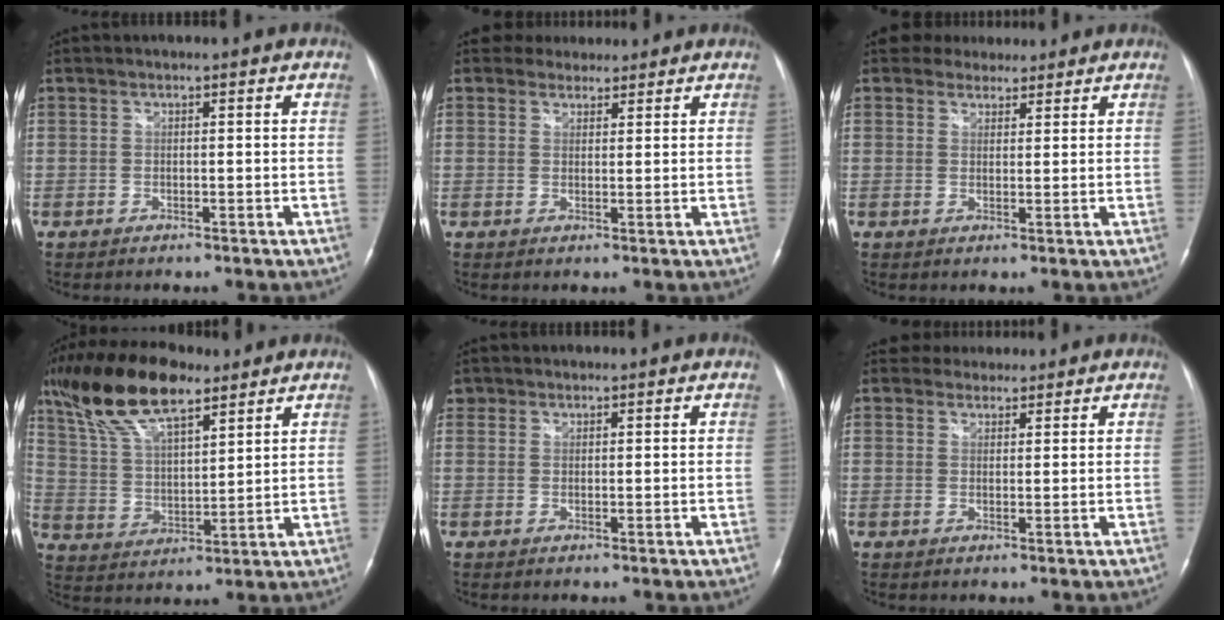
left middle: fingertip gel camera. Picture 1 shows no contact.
{"total": 4.1, "force": [3.7, 1.8, 0.0], "torque": [0.008, 0.014, 0.057]}
{"total": 5.0, "force": [4.5, 2.2, 0.3], "torque": [0.002, 0.013, 0.068]}
{"total": 15.5, "force": [10.8, 4.9, 10.0], "torque": [-0.200, 0.027, 0.208]}
{"total": 1.8, "force": [1.2, 1.3, 0.0], "torque": [0.011, 0.006, 0.020]}
{"total": 3.6, "force": [3.3, 1.5, -0.2], "torque": [0.011, 0.015, 0.053]}